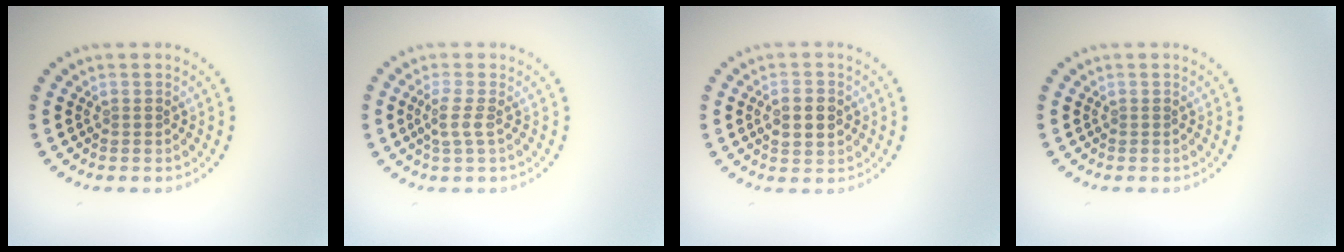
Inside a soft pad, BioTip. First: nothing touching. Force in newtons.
{"total": 1.6, "press": 1.3, "slide": 1.0}
{"total": 3.1, "press": 3.1, "slide": 0.1}
{"total": 0.0}